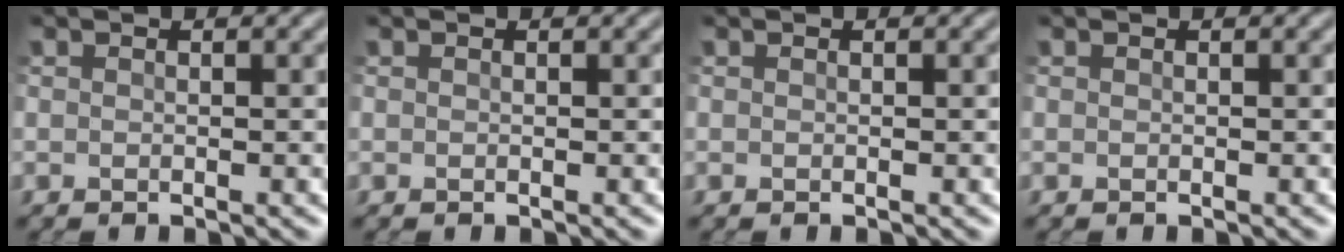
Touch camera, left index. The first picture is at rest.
{"total": 0.0}
{"total": 0.0}
{"total": 0.0}